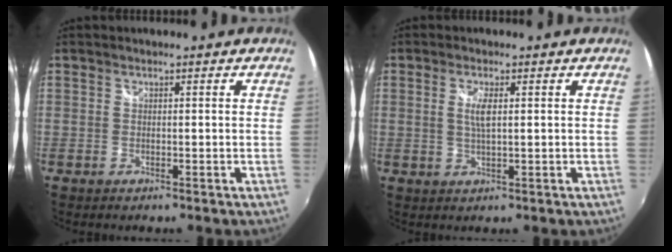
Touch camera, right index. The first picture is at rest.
{"total": 3.0, "force": [0.6, 0.6, 2.9], "torque": [-0.056, -0.003, 0.011]}